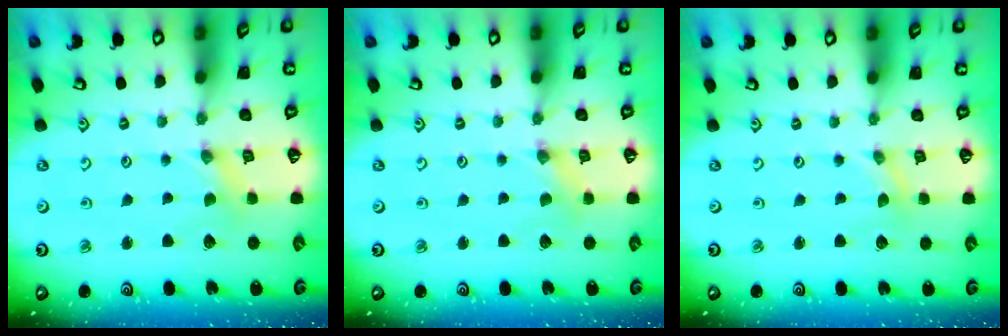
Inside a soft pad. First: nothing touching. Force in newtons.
{"total": 0.8, "press": 0.8, "slide": 0.0}
{"total": 0.0}